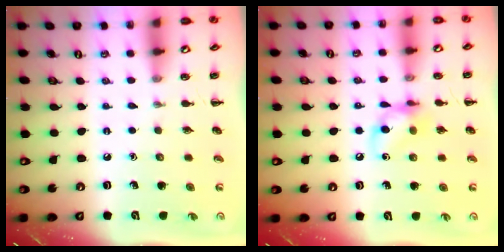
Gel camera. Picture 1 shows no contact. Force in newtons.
{"total": 10.1, "press": 10.0, "slide": 1.5}